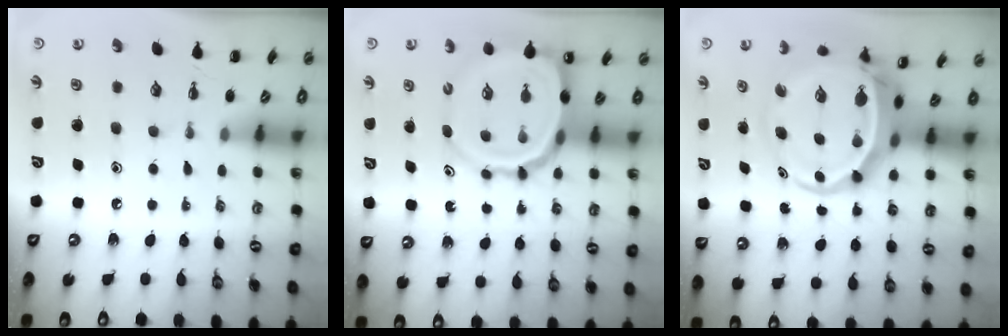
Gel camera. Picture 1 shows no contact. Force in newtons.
{"total": 12.8, "press": 12.3, "slide": 3.5}
{"total": 6.9, "press": 6.6, "slide": 2.0}